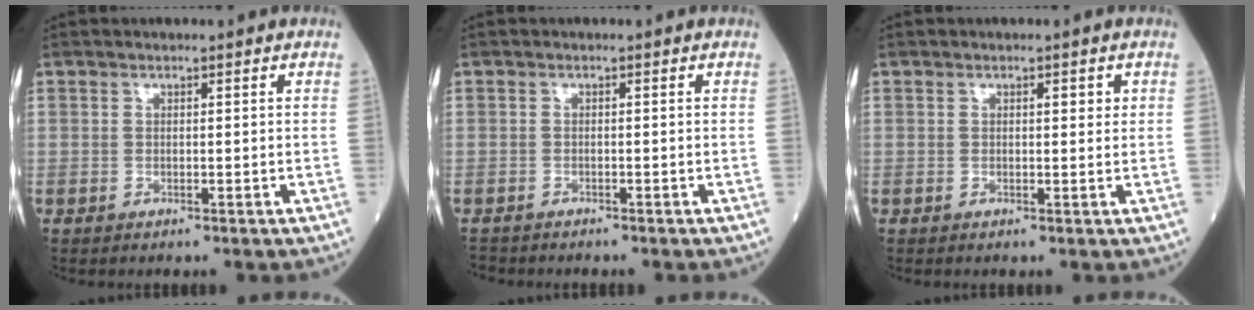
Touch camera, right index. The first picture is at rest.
{"total": 2.1, "force": [-2.0, 0.8, -0.1], "torque": [-0.001, -0.004, -0.037]}
{"total": 1.3, "force": [0.5, 0.5, 1.1], "torque": [-0.011, 0.001, 0.005]}